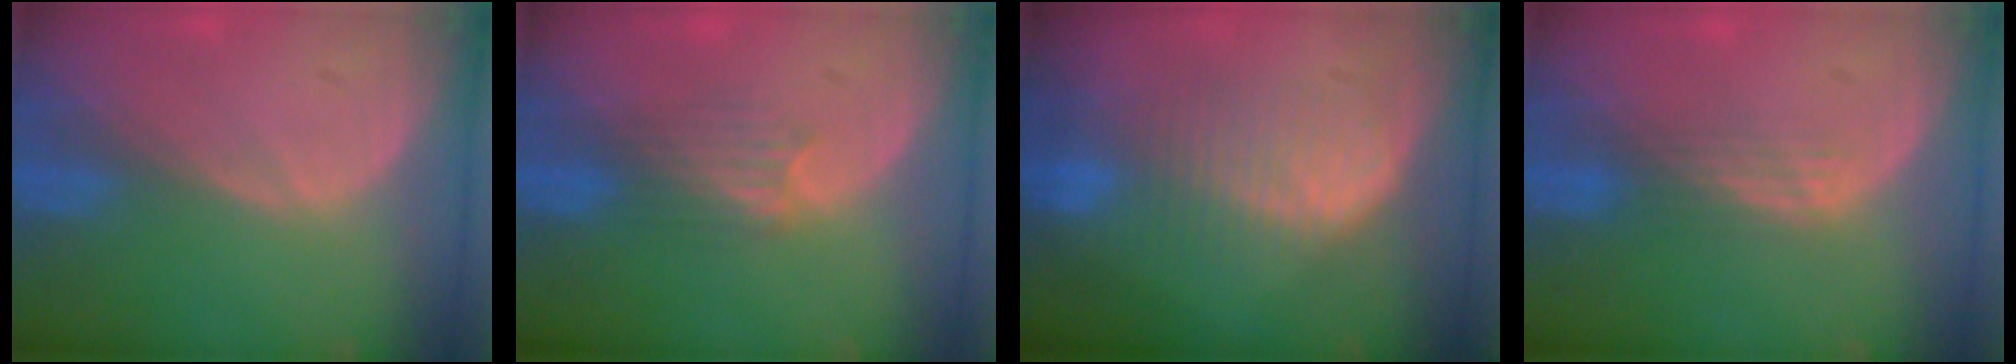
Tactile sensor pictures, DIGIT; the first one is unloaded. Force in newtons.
{"total": 3.2, "press": 3.0, "slide": 1.2}
{"total": 6.9, "press": 6.9, "slide": 0.5}
{"total": 3.0, "press": 2.6, "slide": 1.4}